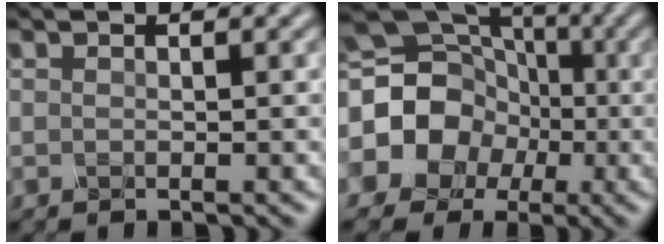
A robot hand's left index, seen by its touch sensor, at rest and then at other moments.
{"total": 14.3, "force": [-1.5, 12.8, 6.2], "torque": [-0.147, 0.024, -0.066]}